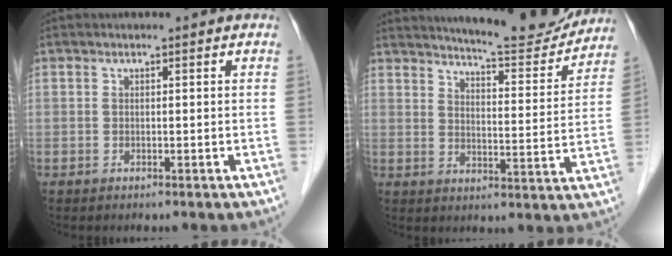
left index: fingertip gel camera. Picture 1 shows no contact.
{"total": 14.5, "force": [13.8, 1.2, 4.4], "torque": [-0.065, -0.032, 0.177]}